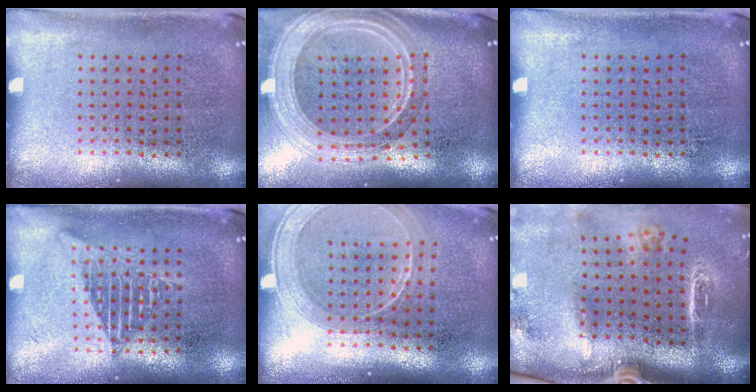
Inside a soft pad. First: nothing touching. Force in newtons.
{"total": 2.8, "press": 2.3, "slide": 1.6}
{"total": 0.0}
{"total": 2.6, "press": 2.5, "slide": 0.3}
{"total": 2.0, "press": 1.8, "slide": 0.8}
{"total": 2.8, "press": 2.0, "slide": 2.0}